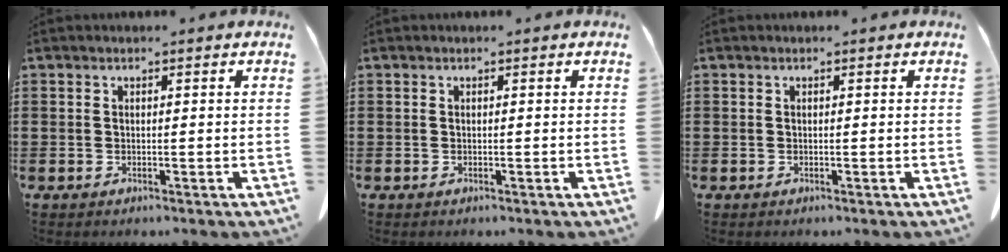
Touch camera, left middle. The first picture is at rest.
{"total": 0.0}
{"total": 0.0}